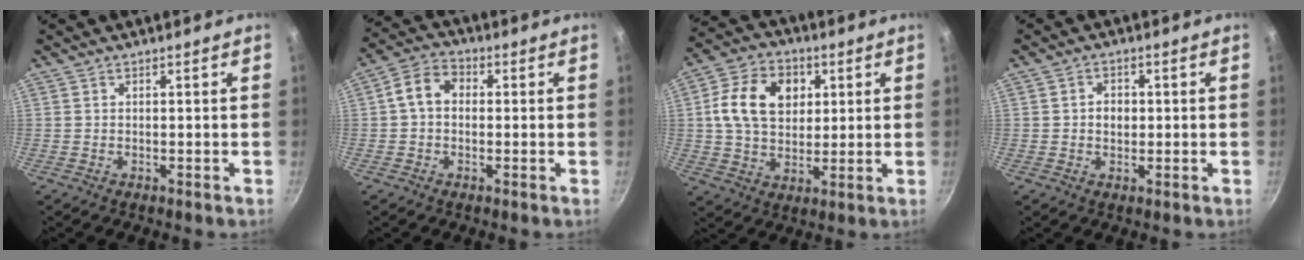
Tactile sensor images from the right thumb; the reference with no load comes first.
{"total": 6.4, "force": [0.3, 4.9, 4.0], "torque": [-0.057, 0.019, -0.010]}
{"total": 14.4, "force": [3.3, 10.7, 9.1], "torque": [-0.137, 0.004, 0.048]}
{"total": 3.1, "force": [0.1, 2.5, 1.8], "torque": [-0.014, 0.005, -0.001]}